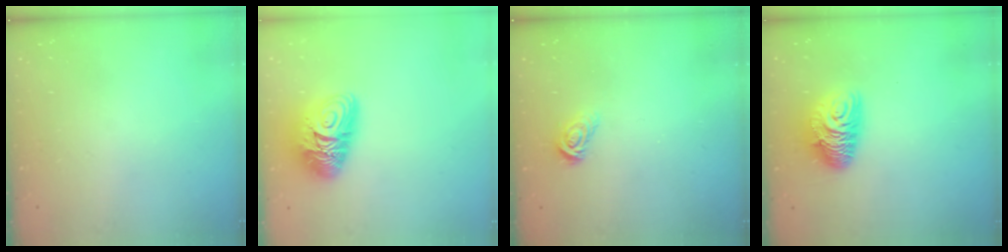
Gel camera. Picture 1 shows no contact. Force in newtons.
{"total": 12.3, "press": 12.2, "slide": 1.0}
{"total": 4.9, "press": 4.9, "slide": 0.3}
{"total": 10.0, "press": 10.0, "slide": 0.6}